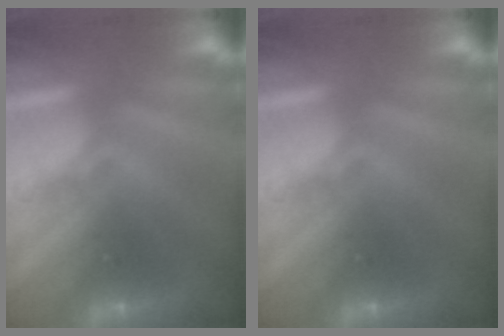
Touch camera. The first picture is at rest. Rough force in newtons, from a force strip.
{"total": 0.0}